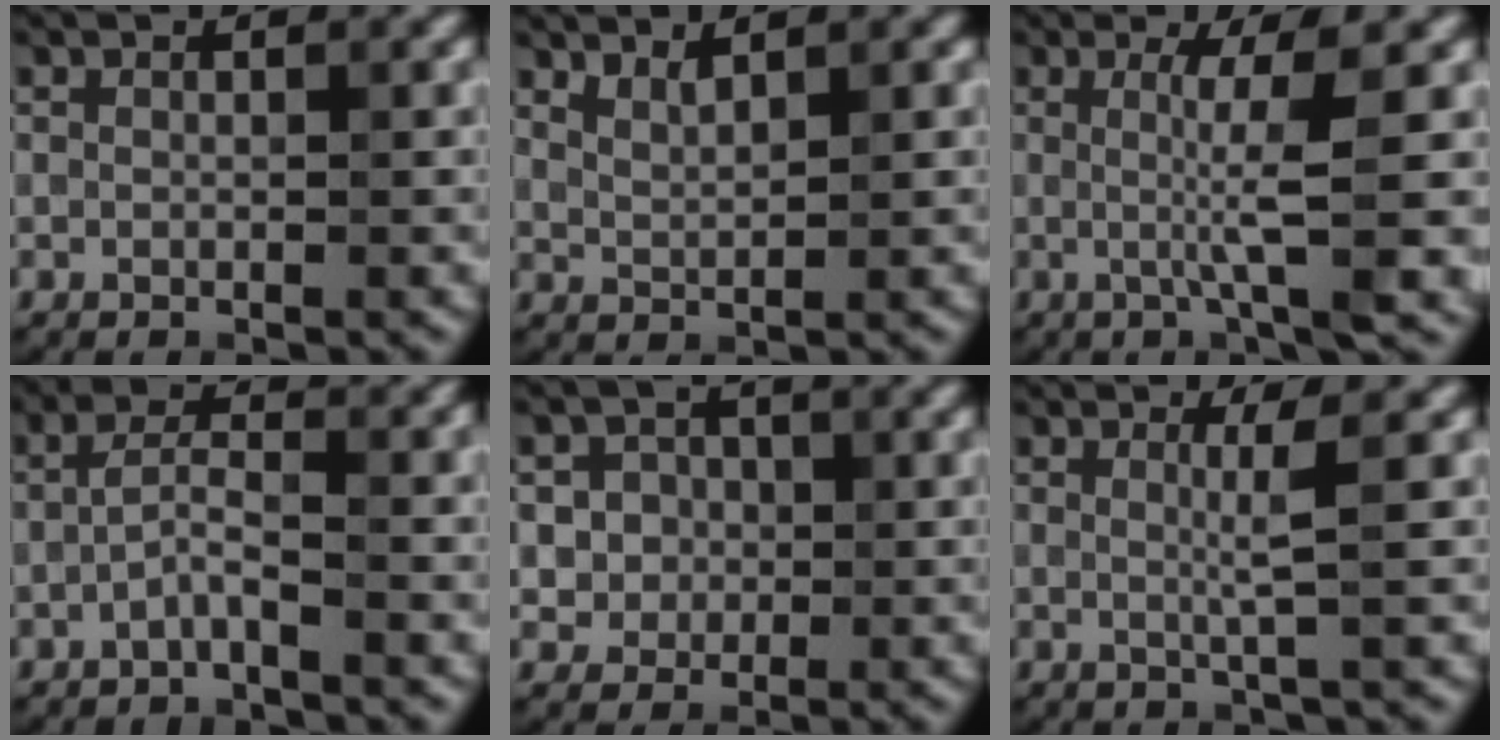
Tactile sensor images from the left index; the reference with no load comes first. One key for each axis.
{"total": 1.7, "fx": 1.4, "fy": 0.4, "fz": 0.7, "tx": -0.016, "ty": -0.006, "tz": 0.029}
{"total": 5.7, "fx": 0.4, "fy": 0.8, "fz": 5.6, "tx": -0.092, "ty": -0.003, "tz": 0.006}
{"total": 2.2, "fx": -1.0, "fy": 0.4, "fz": 1.9, "tx": -0.038, "ty": 0.010, "tz": -0.028}
{"total": 3.1, "fx": 0.2, "fy": 2.9, "fz": 0.9, "tx": 0.003, "ty": 0.003, "tz": -0.001}
{"total": 2.3, "fx": 0.3, "fy": 0.3, "fz": 2.2, "tx": -0.040, "ty": -0.002, "tz": -0.001}